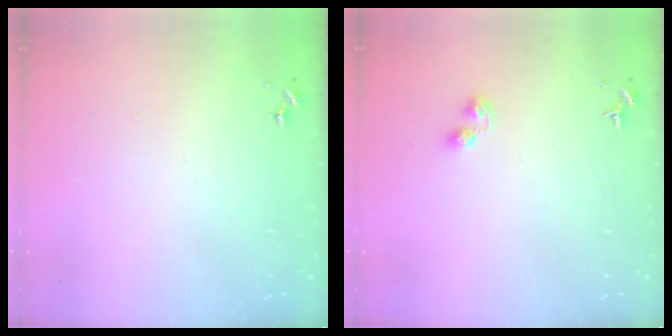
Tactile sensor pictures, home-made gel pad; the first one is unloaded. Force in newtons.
{"total": 4.9, "press": 4.9, "slide": 0.6}